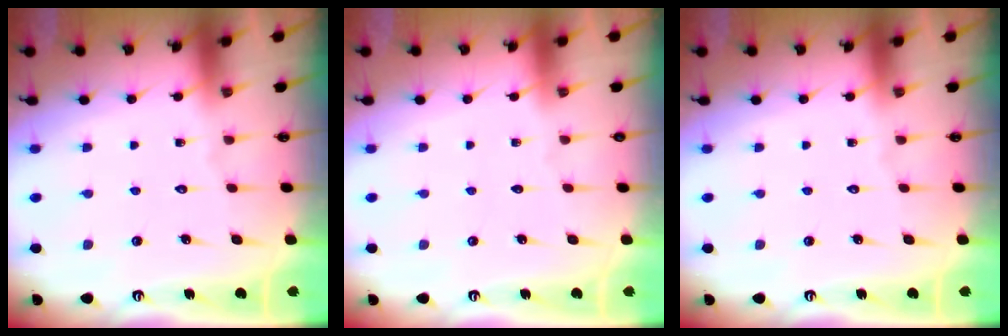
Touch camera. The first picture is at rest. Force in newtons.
{"total": 0.0}
{"total": 0.0}